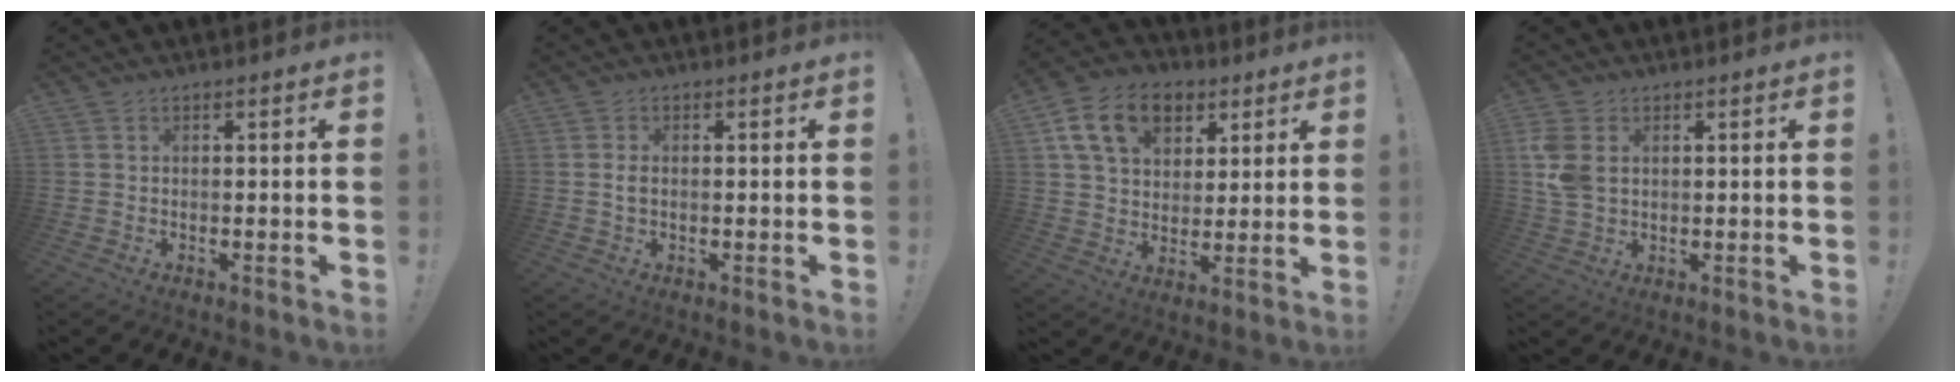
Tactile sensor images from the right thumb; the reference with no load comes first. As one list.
[{"total": 1.5, "force": [-0.2, 1.0, 1.2], "torque": [-0.026, 0.006, -0.002]}, {"total": 16.0, "force": [7.5, 10.8, 9.0], "torque": [-0.137, -0.022, 0.141]}, {"total": 7.1, "force": [2.1, 4.9, 4.6], "torque": [-0.101, -0.003, 0.041]}]